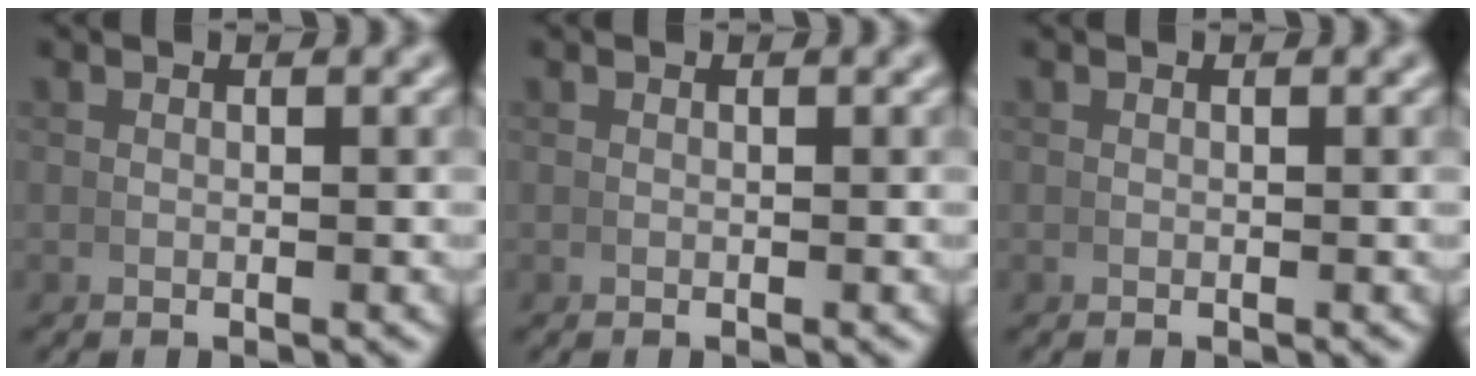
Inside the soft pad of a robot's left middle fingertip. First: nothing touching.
{"total": 0.0}
{"total": 0.0}